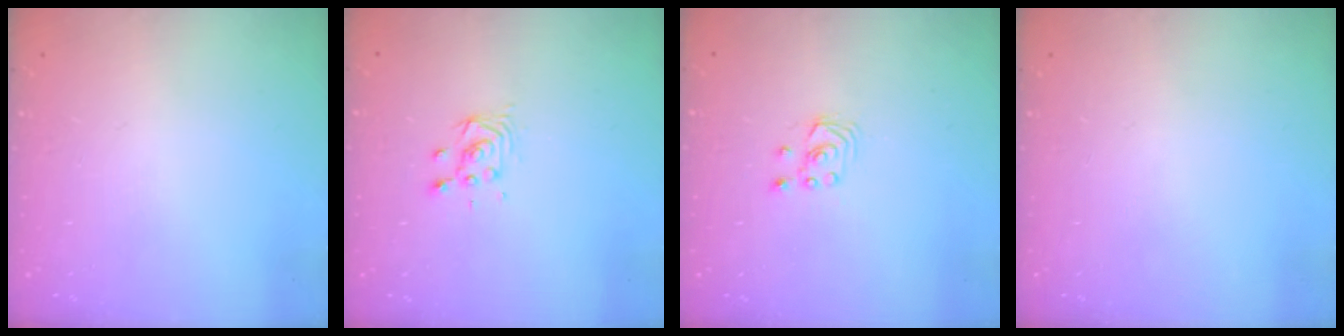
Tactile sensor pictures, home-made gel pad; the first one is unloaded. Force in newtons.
{"total": 3.7, "press": 3.7, "slide": 0.3}
{"total": 1.8, "press": 1.8, "slide": 0.2}
{"total": 0.0}